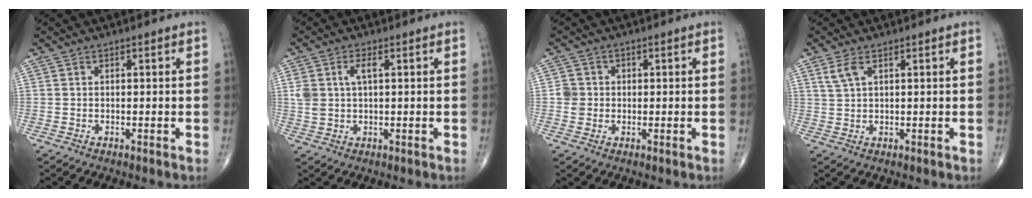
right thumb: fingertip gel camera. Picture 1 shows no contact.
{"total": 4.9, "force": [1.3, 2.5, 4.1], "torque": [-0.092, 0.009, 0.028]}
{"total": 3.0, "force": [0.1, 3.0, 0.6], "torque": [0.012, 0.006, 0.001]}
{"total": 2.9, "force": [1.5, 1.2, 2.2], "torque": [-0.052, 0.007, 0.039]}